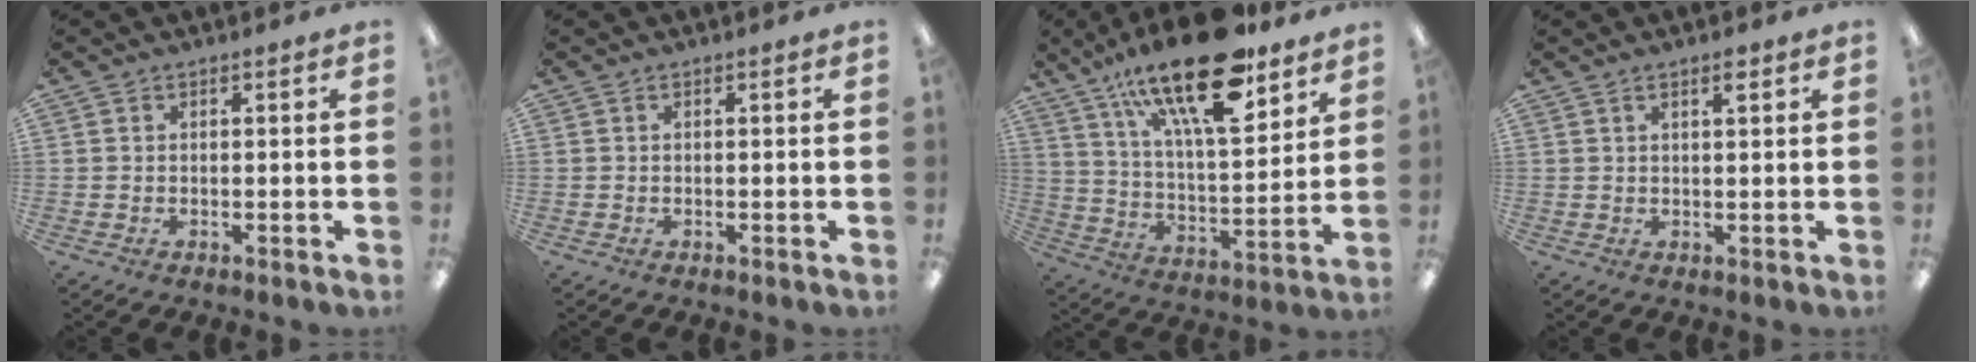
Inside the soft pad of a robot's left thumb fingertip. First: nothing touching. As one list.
[{"total": 0.0}, {"total": 24.1, "force": [16.5, 8.0, 15.6], "torque": [-0.257, -0.095, 0.276]}, {"total": 2.3, "force": [1.7, 0.5, 1.6], "torque": [-0.027, -0.001, 0.027]}]